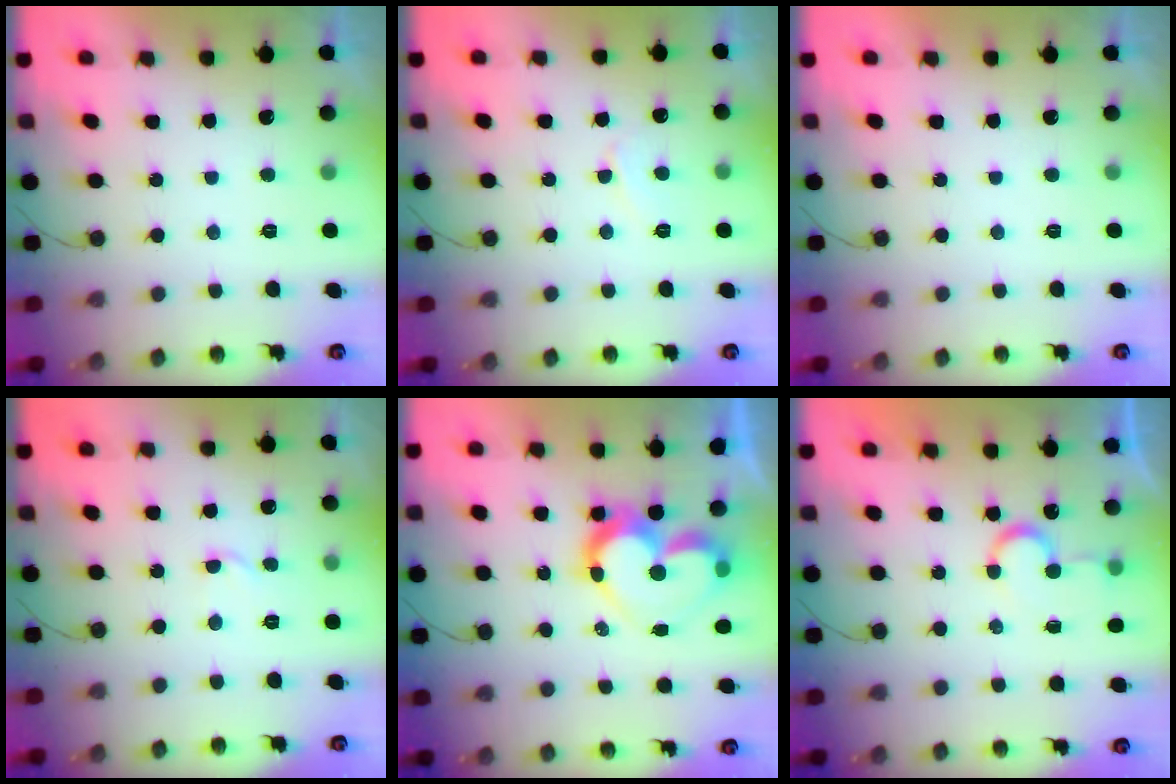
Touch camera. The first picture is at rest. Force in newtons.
{"total": 3.9, "press": 3.8, "slide": 0.5}
{"total": 1.7, "press": 1.6, "slide": 0.0}
{"total": 3.1, "press": 3.1, "slide": 0.3}
{"total": 13.6, "press": 13.6, "slide": 1.3}
{"total": 6.4, "press": 6.3, "slide": 0.6}